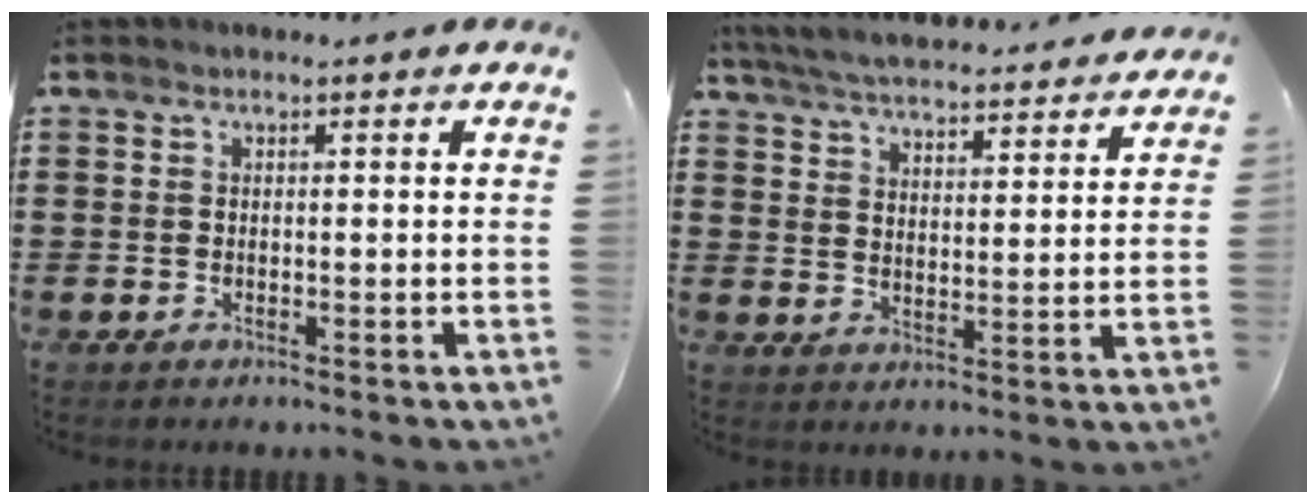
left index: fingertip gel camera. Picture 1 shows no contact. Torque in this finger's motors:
{"motor_torque": [1.33, -0.80, 0.82, 0.09]}